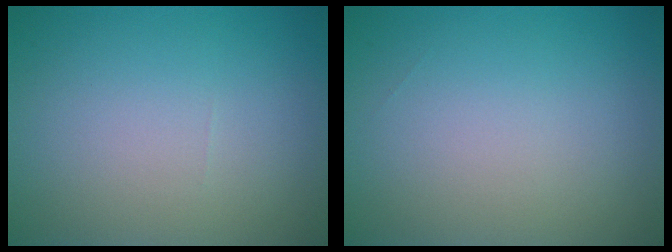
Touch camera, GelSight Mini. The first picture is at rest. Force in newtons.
{"total": 0.0}